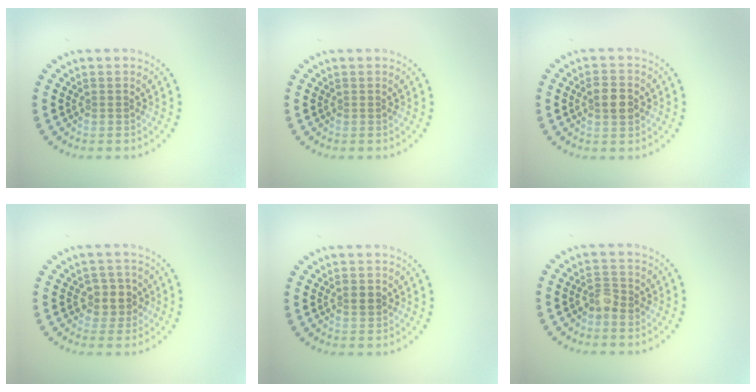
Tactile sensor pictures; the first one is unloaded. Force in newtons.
{"total": 0.0}
{"total": 2.8, "press": 2.7, "slide": 0.2}
{"total": 2.5, "press": 2.2, "slide": 1.0}
{"total": 1.3, "press": 1.2, "slide": 0.4}
{"total": 1.7, "press": 1.6, "slide": 0.5}